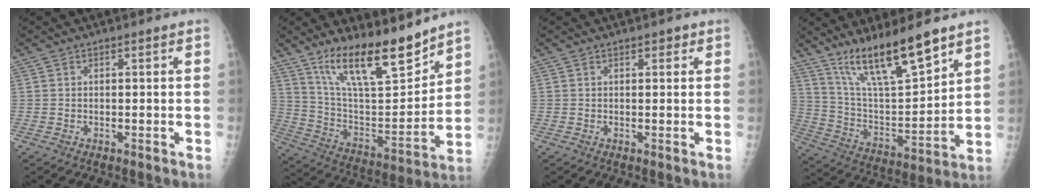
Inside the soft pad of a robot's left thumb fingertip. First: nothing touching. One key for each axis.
{"total": 18.9, "fx": 14.0, "fy": 5.3, "fz": 11.6, "tx": -0.158, "ty": -0.086, "tz": 0.253}
{"total": 1.2, "fx": 0.7, "fy": 0.6, "fz": 0.7, "tx": -0.001, "ty": -0.001, "tz": 0.007}
{"total": 17.6, "fx": 12.7, "fy": 3.6, "fz": 11.7, "tx": -0.182, "ty": -0.072, "tz": 0.239}